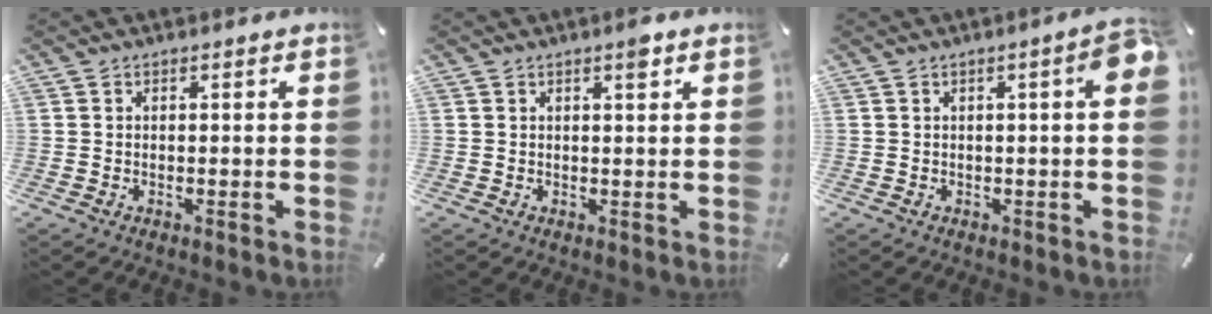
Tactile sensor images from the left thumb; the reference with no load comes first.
{"total": 2.3, "force": [1.3, 0.5, 1.7], "torque": [-0.020, -0.003, 0.019]}
{"total": 4.8, "force": [0.7, 0.8, 4.7], "torque": [-0.068, -0.002, 0.009]}